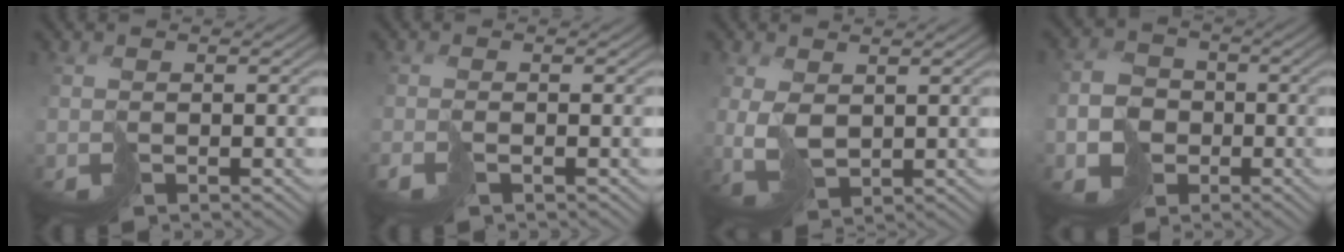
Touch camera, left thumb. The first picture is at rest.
{"total": 1.1, "force": [-0.9, 0.3, 0.7], "torque": [-0.017, -0.005, -0.022]}
{"total": 3.2, "force": [1.0, 2.1, 2.2], "torque": [-0.071, -0.003, 0.029]}
{"total": 5.3, "force": [-2.1, 4.7, 1.4], "torque": [-0.035, -0.011, -0.047]}